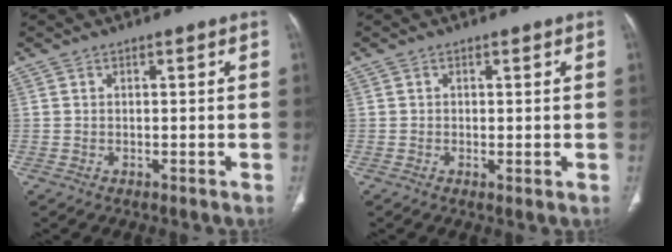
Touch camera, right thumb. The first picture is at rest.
{"total": 0.8, "force": [-0.2, 0.2, 0.8], "torque": [-0.016, -0.005, -0.004]}